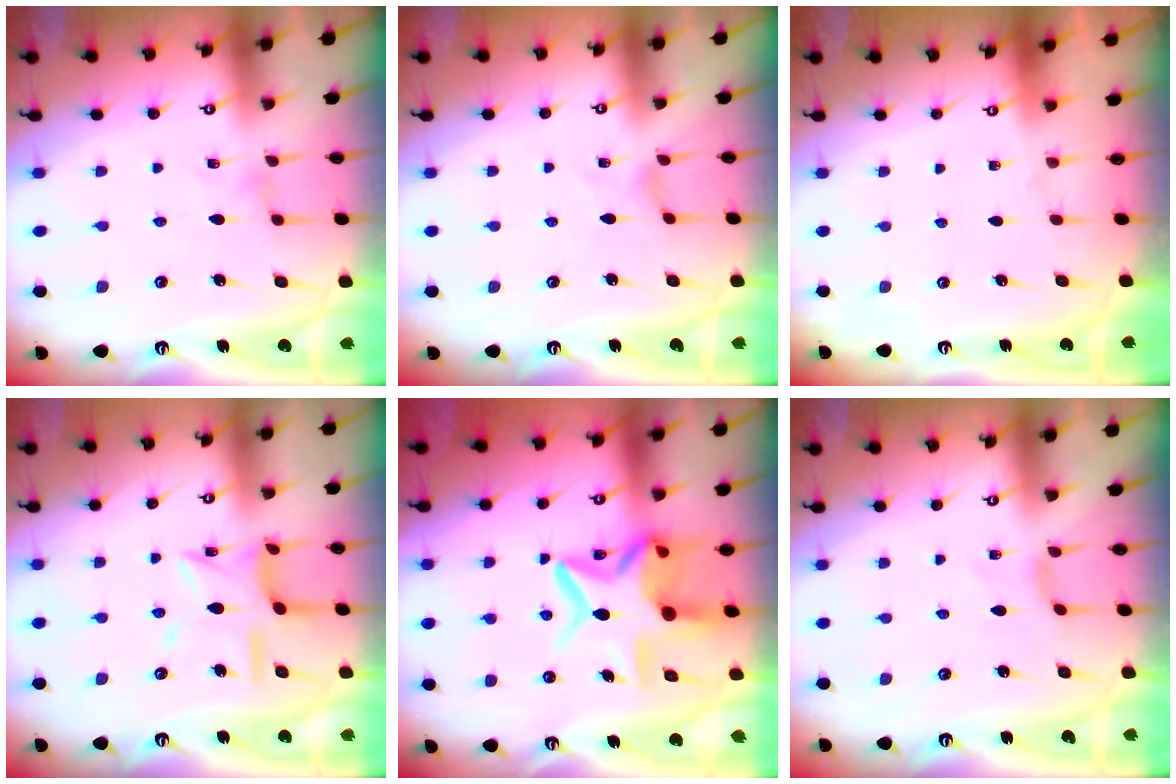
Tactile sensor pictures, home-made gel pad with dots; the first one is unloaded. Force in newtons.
{"total": 0.0}
{"total": 0.0}
{"total": 11.2, "press": 11.1, "slide": 1.0}
{"total": 13.5, "press": 13.4, "slide": 1.1}
{"total": 1.5, "press": 1.4, "slide": 0.4}